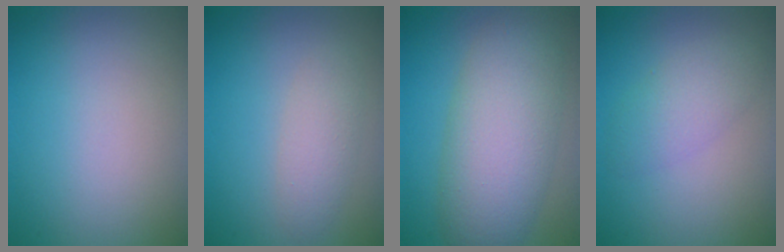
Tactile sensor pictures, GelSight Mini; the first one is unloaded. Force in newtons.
{"total": 2.2, "press": 2.2, "slide": 0.1}
{"total": 7.6, "press": 7.6, "slide": 0.6}
{"total": 2.9, "press": 2.9, "slide": 0.2}